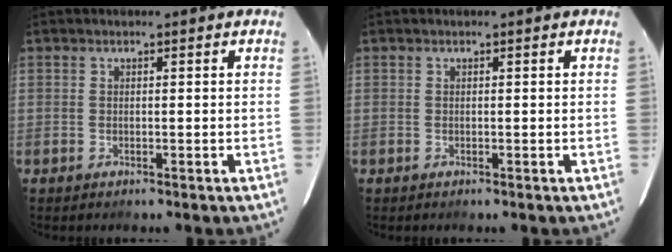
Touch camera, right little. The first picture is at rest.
{"total": 0.0}